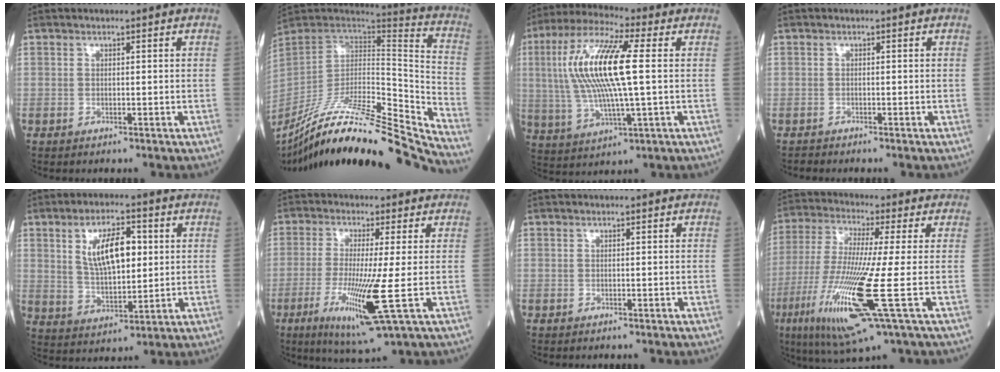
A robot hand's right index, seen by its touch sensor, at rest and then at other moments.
{"total": 29.8, "force": [-26.5, -0.5, 13.6], "torque": [-0.194, -0.038, -0.421]}
{"total": 15.6, "force": [2.0, 2.3, 15.3], "torque": [-0.322, 0.013, 0.035]}
{"total": 0.6, "force": [-0.6, 0.0, -0.3], "torque": [-0.004, -0.004, -0.012]}
{"total": 9.7, "force": [2.7, 3.7, 8.5], "torque": [-0.158, 0.006, 0.055]}
{"total": 10.5, "force": [-2.7, -1.0, 10.1], "torque": [-0.204, -0.037, -0.049]}
{"total": 0.0}
{"total": 16.1, "force": [-4.8, -0.2, 15.4], "torque": [-0.327, -0.034, -0.093]}